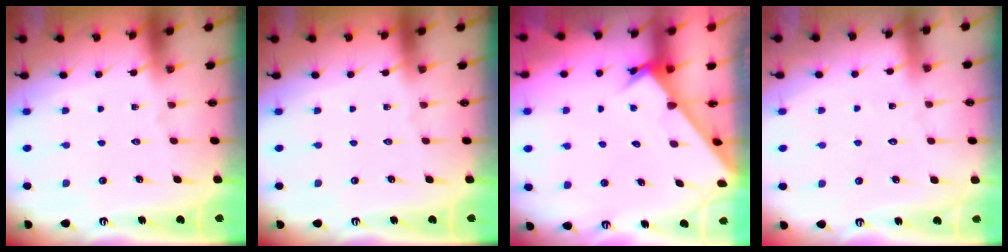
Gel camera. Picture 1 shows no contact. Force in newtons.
{"total": 0.0}
{"total": 2.9, "press": 2.9, "slide": 0.1}
{"total": 3.7, "press": 3.7, "slide": 0.4}